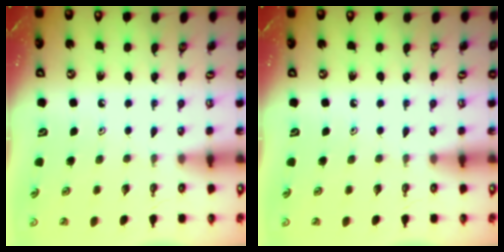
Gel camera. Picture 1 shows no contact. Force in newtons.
{"total": 0.0}